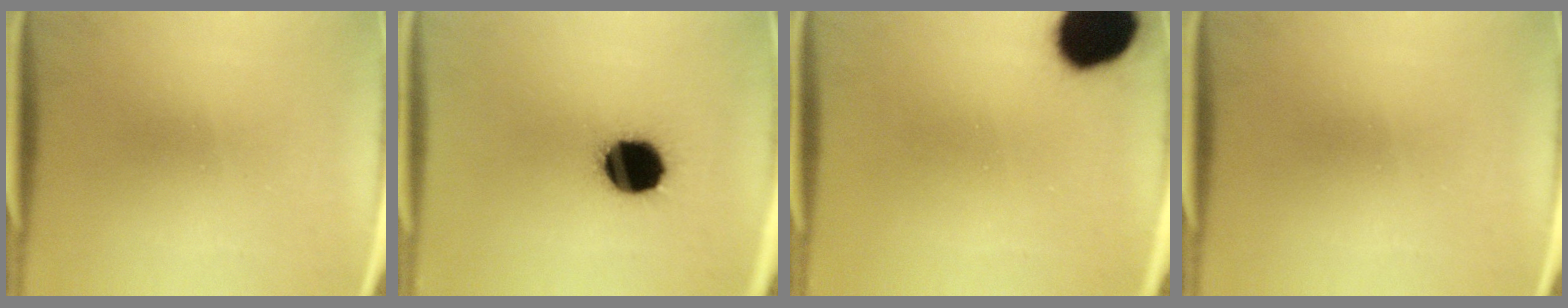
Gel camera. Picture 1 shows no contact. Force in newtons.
{"total": 15.5}
{"total": 17.4}
{"total": 0.0}